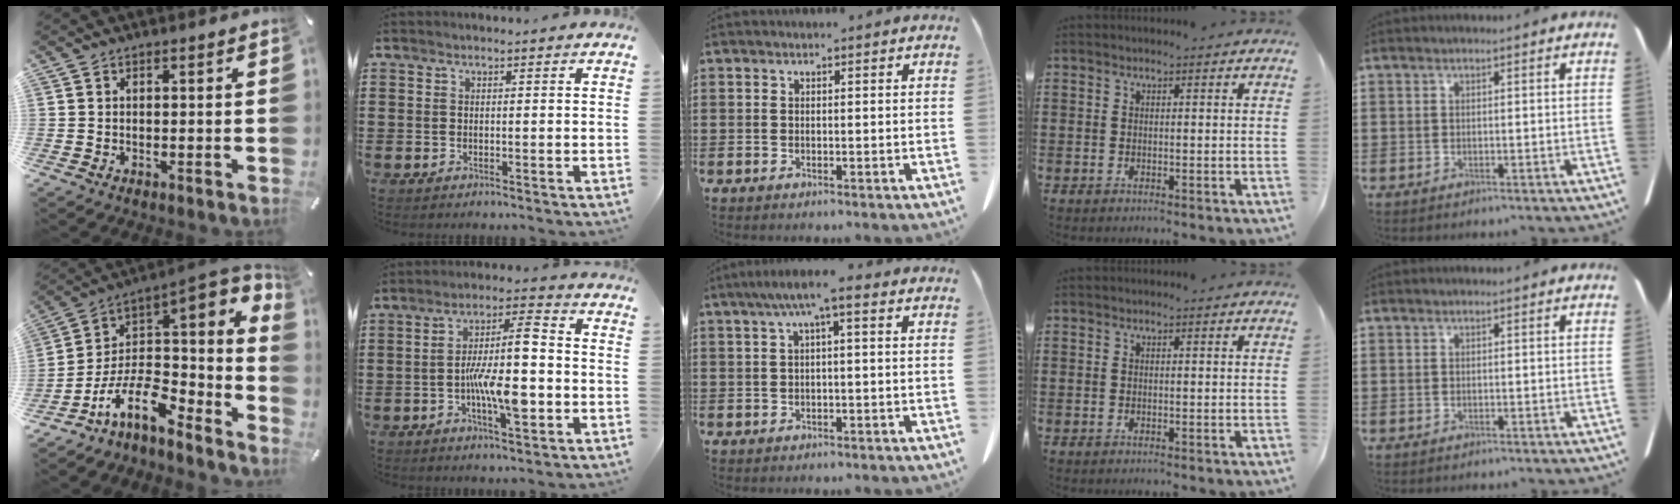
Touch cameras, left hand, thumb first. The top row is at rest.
{"thumb": {"total": 11.3, "force": [-1.6, 6.3, 9.3], "torque": [-0.162, -0.026, -0.029]}, "index": {"total": 11.5, "force": [-2.2, 3.4, 10.7], "torque": [-0.189, 0.008, -0.041]}, "middle": {"total": 4.0, "force": [0.4, 0.5, 4.0], "torque": [-0.075, 0.007, 0.003]}}